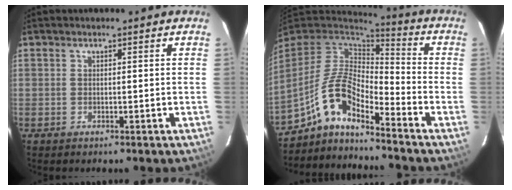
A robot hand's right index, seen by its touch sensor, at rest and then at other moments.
{"total": 11.8, "force": [-8.0, 3.0, 8.1], "torque": [-0.167, 0.025, -0.148]}